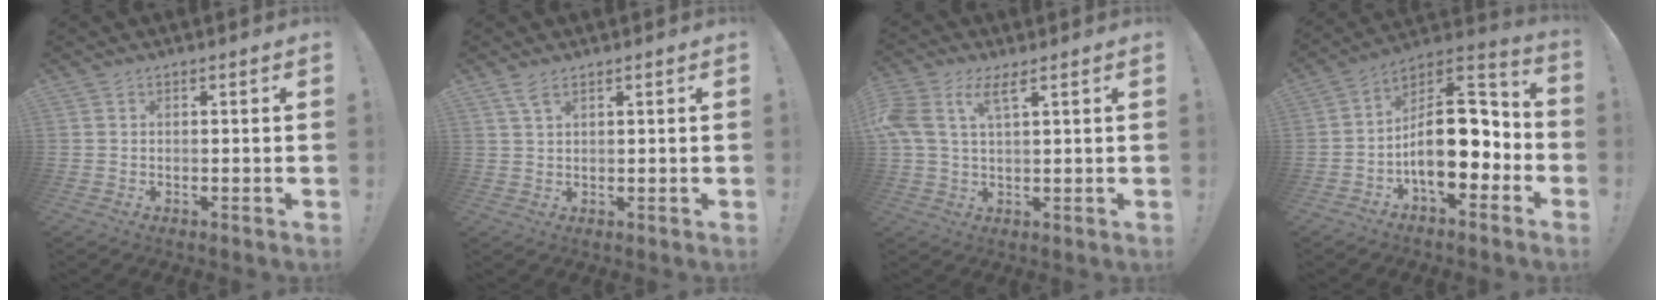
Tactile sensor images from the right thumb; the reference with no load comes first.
{"total": 3.4, "force": [2.3, 1.4, 2.2], "torque": [-0.033, -0.011, 0.039]}
{"total": 7.1, "force": [3.6, 2.8, 5.4], "torque": [-0.121, -0.003, 0.068]}
{"total": 18.7, "force": [-2.2, 10.6, 15.2], "torque": [-0.236, 0.013, -0.023]}